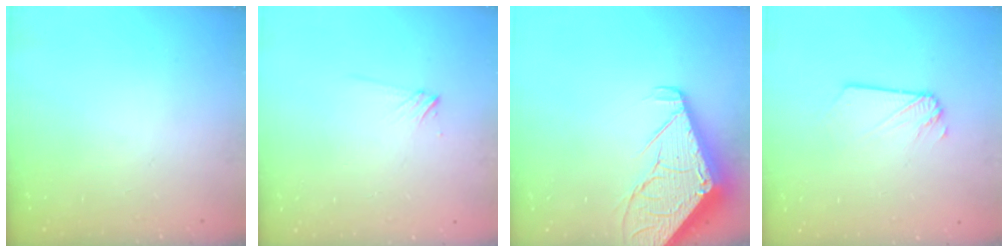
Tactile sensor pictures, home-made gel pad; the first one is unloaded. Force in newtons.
{"total": 3.6, "press": 3.6, "slide": 0.4}
{"total": 10.9, "press": 10.8, "slide": 1.2}
{"total": 2.0, "press": 2.0, "slide": 0.2}